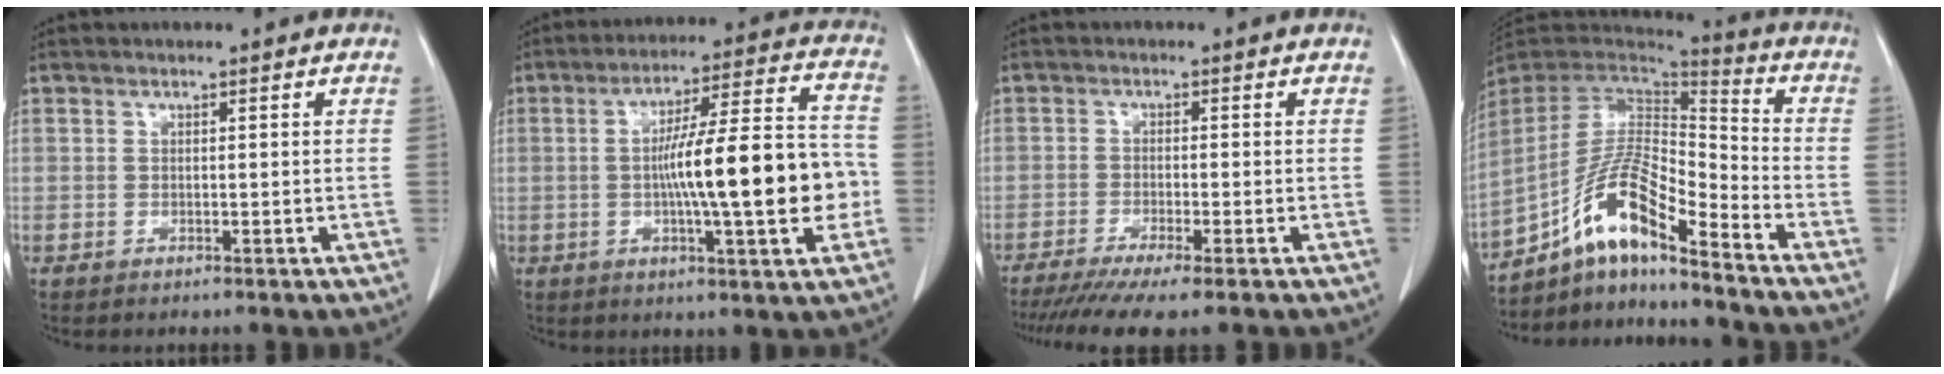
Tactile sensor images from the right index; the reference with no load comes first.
{"total": 17.2, "force": [-2.2, 1.6, 17.0], "torque": [-0.264, 0.016, -0.034]}
{"total": 8.9, "force": [-6.8, 0.0, 5.7], "torque": [-0.081, -0.019, -0.107]}
{"total": 13.8, "force": [-9.2, 2.0, 10.1], "torque": [-0.194, 0.014, -0.167]}